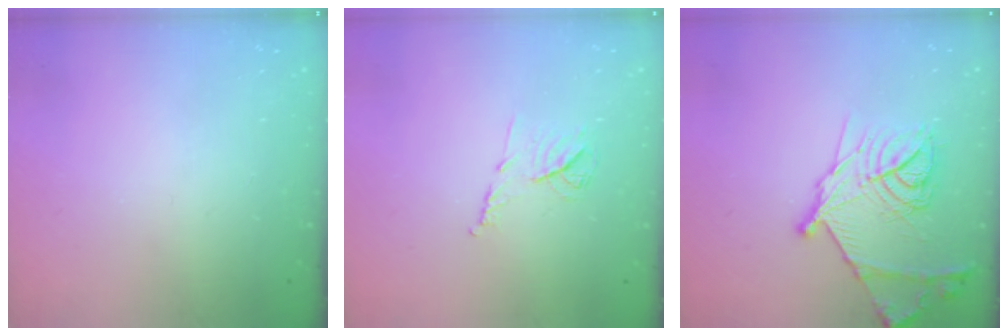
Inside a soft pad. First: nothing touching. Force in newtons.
{"total": 7.9, "press": 7.9, "slide": 0.3}
{"total": 19.6, "press": 19.5, "slide": 1.5}